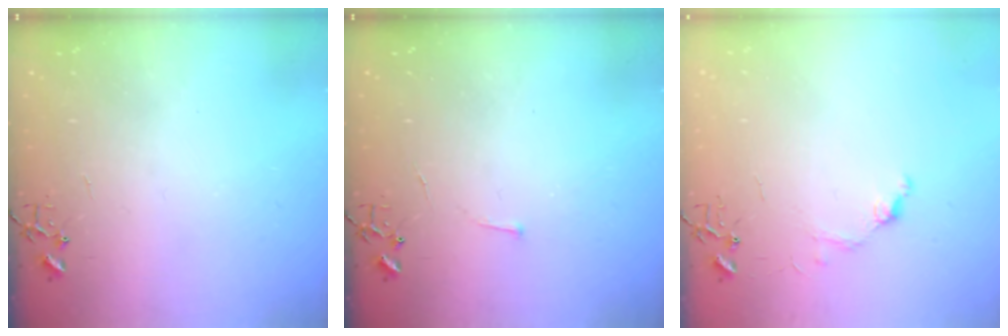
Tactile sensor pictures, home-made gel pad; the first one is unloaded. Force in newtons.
{"total": 2.9, "press": 2.9, "slide": 0.4}
{"total": 6.0, "press": 5.9, "slide": 0.7}